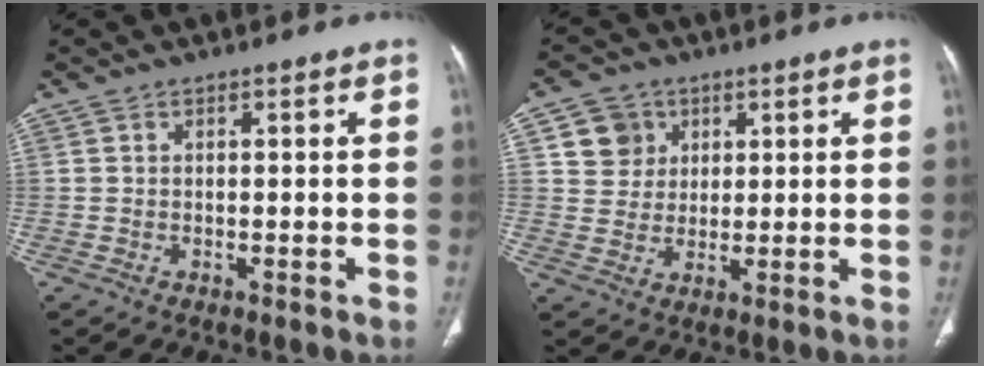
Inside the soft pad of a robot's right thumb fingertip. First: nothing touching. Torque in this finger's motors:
{"motor_torque": [-0.98, 0.76, -0.10, -0.33, -0.09]}